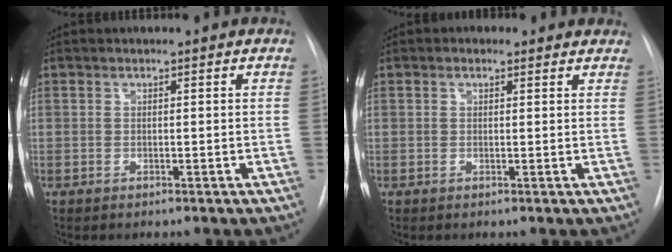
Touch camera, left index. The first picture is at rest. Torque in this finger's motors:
{"motor_torque": [0.99, -0.76, 0.11, 0.00]}